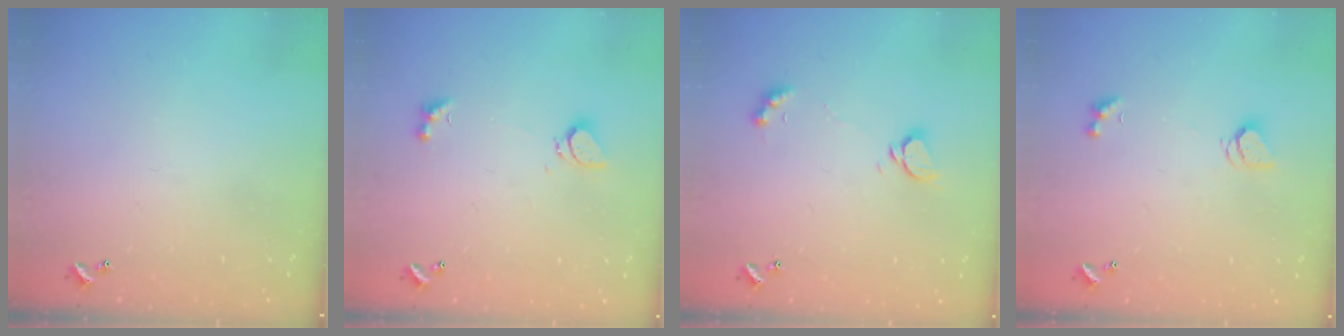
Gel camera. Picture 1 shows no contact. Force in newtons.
{"total": 2.1, "press": 2.0, "slide": 0.7}
{"total": 2.3, "press": 2.2, "slide": 0.3}
{"total": 2.1, "press": 2.0, "slide": 0.3}